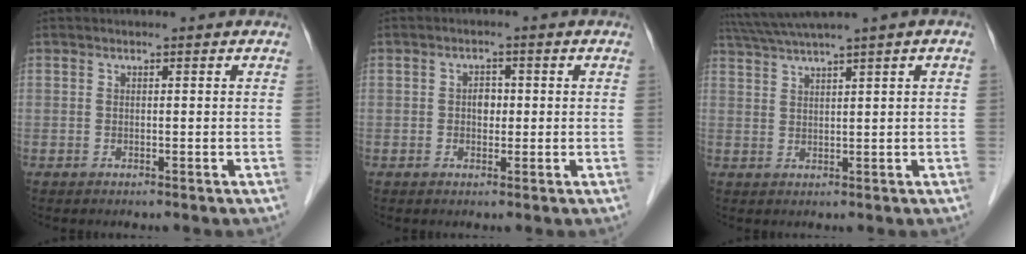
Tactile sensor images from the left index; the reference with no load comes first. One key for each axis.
{"total": 2.1, "fx": -0.1, "fy": 1.5, "fz": 1.4, "tx": -0.024, "ty": 0.002, "tz": -0.002}
{"total": 6.3, "fx": 4.7, "fy": -1.4, "fz": 3.9, "tx": -0.076, "ty": 0.026, "tz": 0.086}